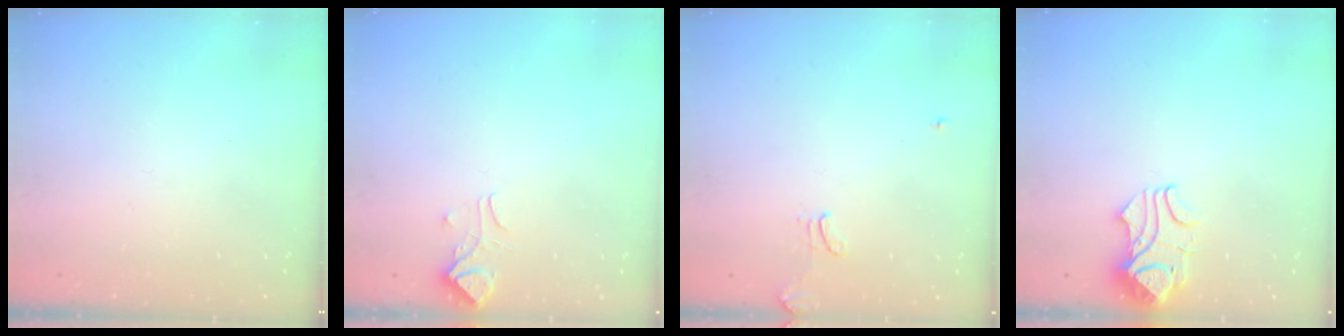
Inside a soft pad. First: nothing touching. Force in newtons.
{"total": 0.9, "press": 0.5, "slide": 0.8}
{"total": 0.0}
{"total": 3.4, "press": 3.4, "slide": 0.5}